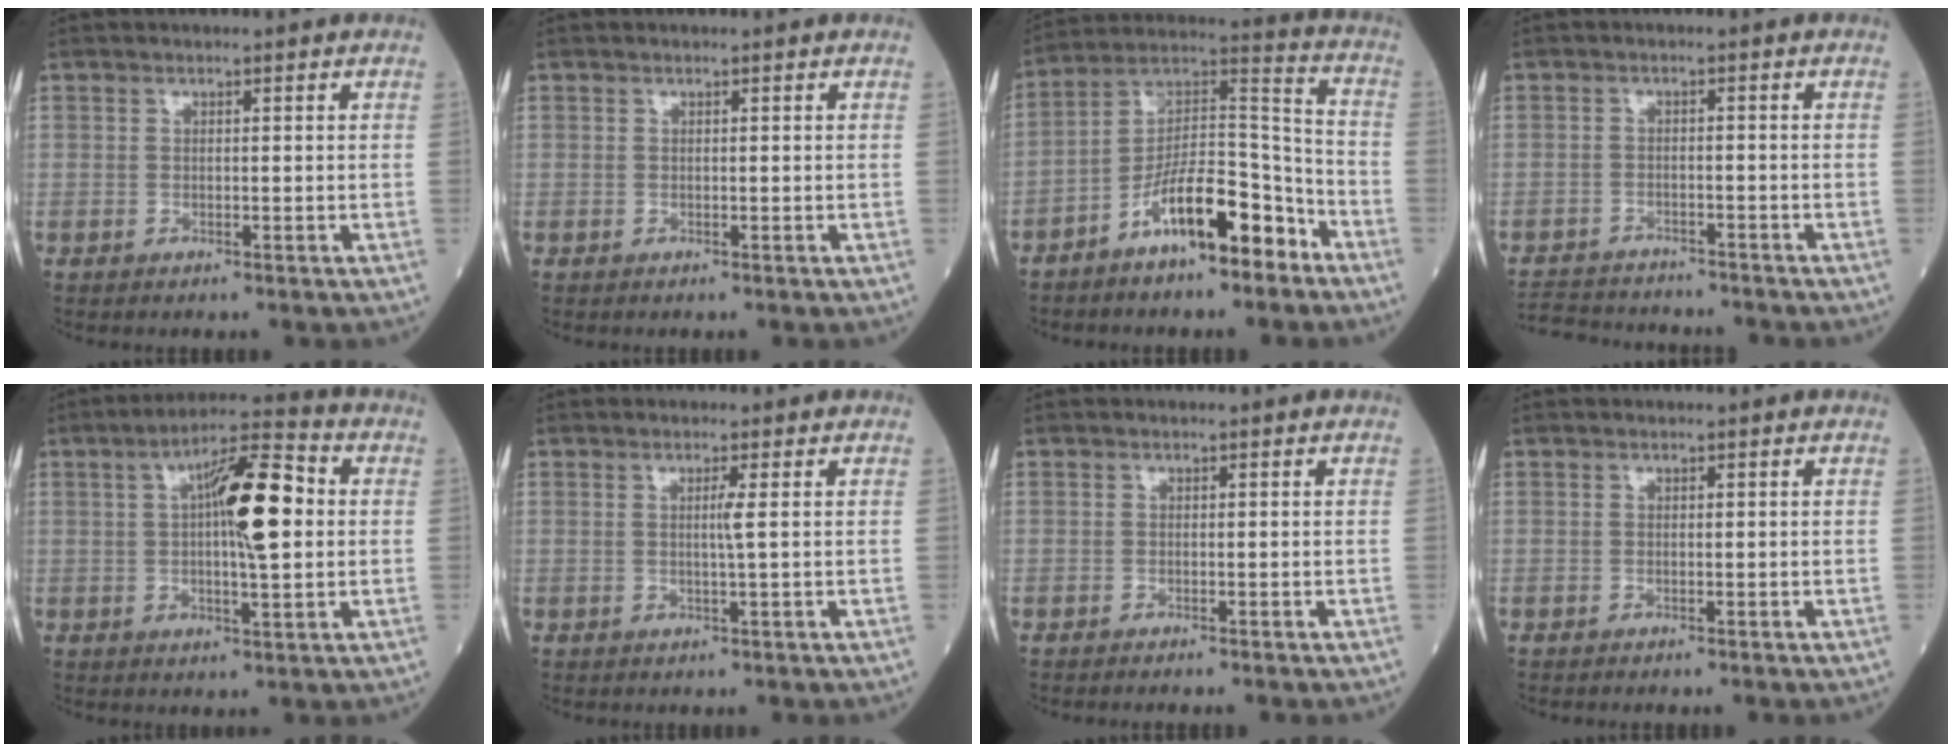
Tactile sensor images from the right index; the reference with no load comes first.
{"total": 0.0}
{"total": 13.5, "force": [-8.0, 3.7, 10.3], "torque": [-0.181, 0.025, -0.137]}
{"total": 9.9, "force": [-9.5, 1.7, 2.5], "torque": [-0.047, 0.001, -0.138]}
{"total": 11.5, "force": [1.5, 2.1, 11.2], "torque": [-0.185, 0.022, 0.018]}
{"total": 1.6, "force": [0.2, -0.6, 1.5], "torque": [-0.029, -0.002, 0.003]}
{"total": 2.2, "force": [-2.0, 0.0, 1.0], "torque": [-0.014, -0.001, -0.023]}
{"total": 1.1, "force": [-0.9, 0.0, 0.5], "torque": [-0.002, 0.001, -0.013]}